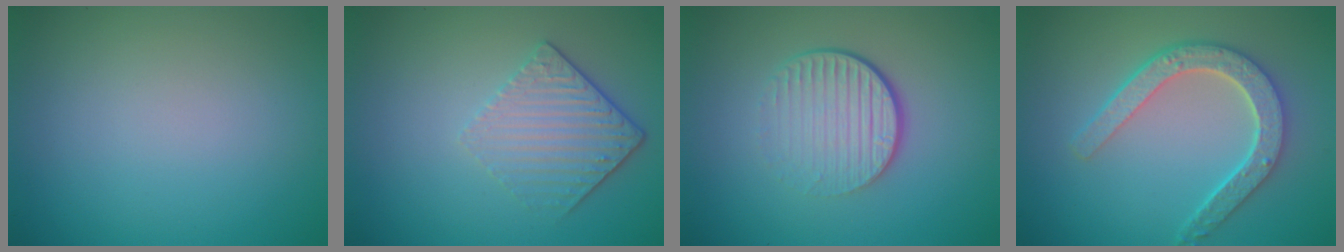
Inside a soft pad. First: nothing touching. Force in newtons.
{"total": 3.6, "press": 2.6, "slide": 2.6}
{"total": 4.6, "press": 2.8, "slide": 3.6}
{"total": 4.8, "press": 3.7, "slide": 3.0}